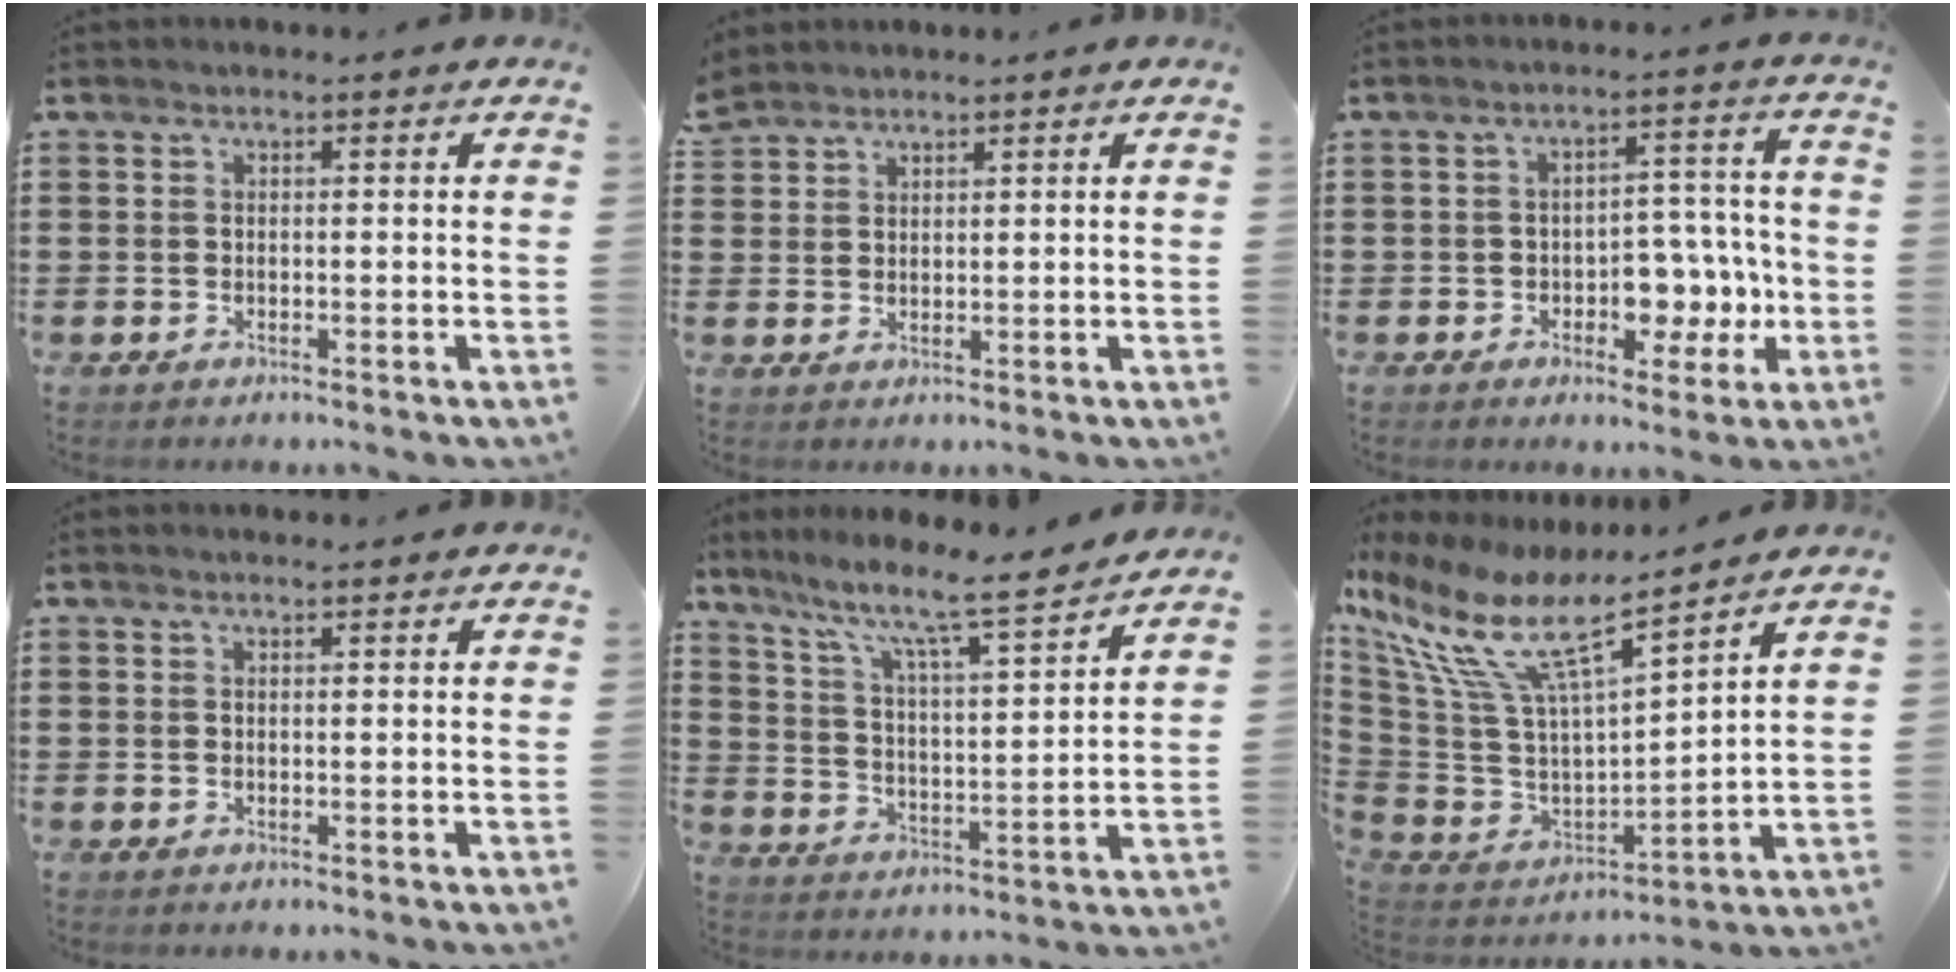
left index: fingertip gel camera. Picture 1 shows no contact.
{"total": 2.5, "force": [2.4, 0.8, 0.0], "torque": [-0.006, 0.001, 0.048]}
{"total": 6.1, "force": [-1.7, 4.3, 4.1], "torque": [-0.062, 0.008, -0.034]}
{"total": 0.5, "force": [0.4, 0.0, 0.3], "torque": [-0.007, -0.001, 0.009]}
{"total": 8.9, "force": [7.5, 0.3, 4.8], "torque": [-0.115, -0.055, 0.118]}
{"total": 12.4, "force": [7.5, 3.7, 9.2], "torque": [-0.219, -0.049, 0.125]}